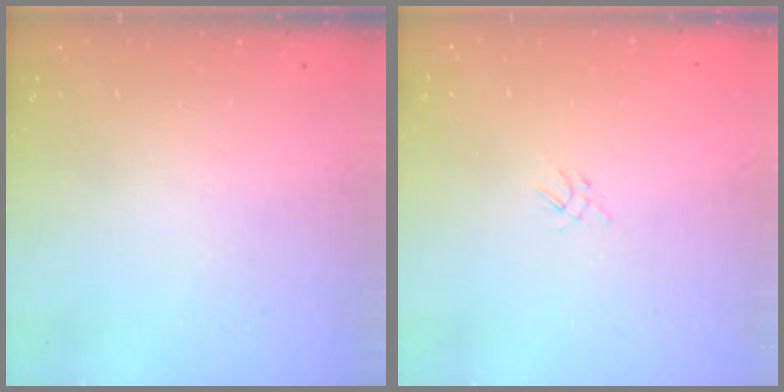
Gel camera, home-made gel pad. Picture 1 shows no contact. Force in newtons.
{"total": 2.2, "press": 2.2, "slide": 0.5}